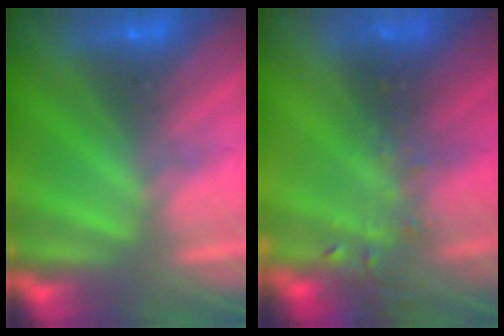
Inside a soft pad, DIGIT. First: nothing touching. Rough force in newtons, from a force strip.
{"total": 9.0}